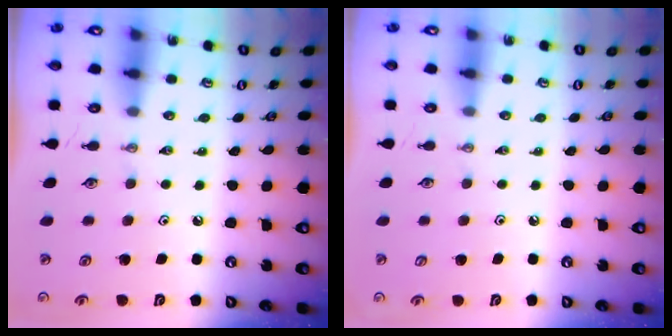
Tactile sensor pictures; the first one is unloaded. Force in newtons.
{"total": 1.0, "press": 0.2, "slide": 1.0}